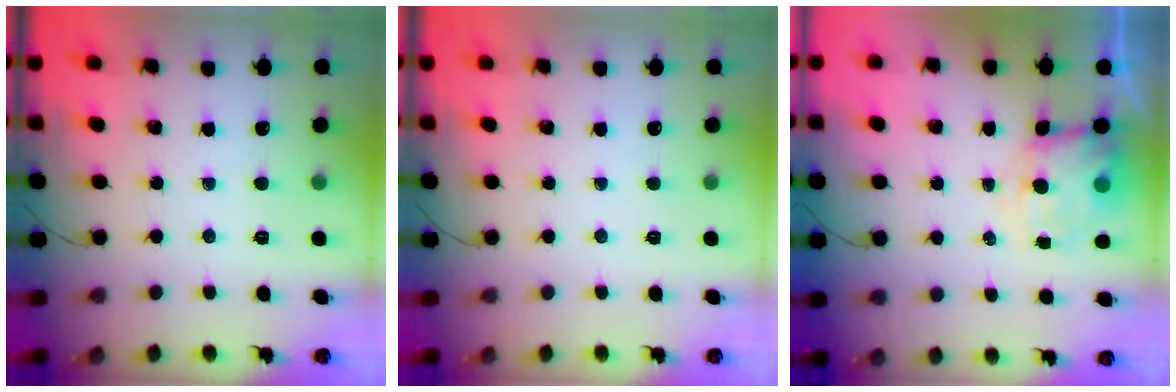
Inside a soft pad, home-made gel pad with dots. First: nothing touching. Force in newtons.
{"total": 0.0}
{"total": 6.9, "press": 6.7, "slide": 1.3}